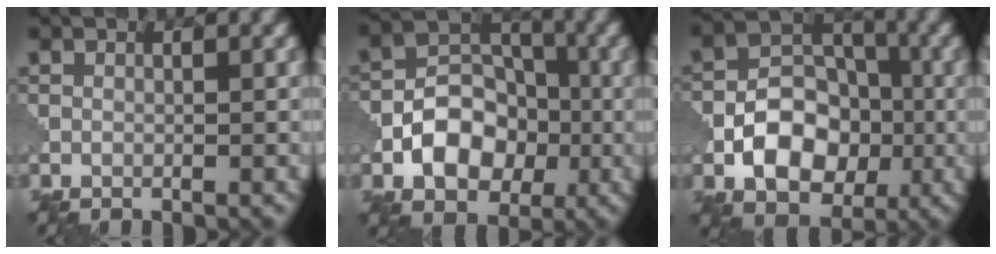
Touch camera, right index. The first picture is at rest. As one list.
[{"total": 7.0, "force": [-2.2, 5.0, 4.4], "torque": [-0.065, 0.001, -0.040]}, {"total": 7.8, "force": [-2.4, 5.4, 5.0], "torque": [-0.076, 0.001, -0.041]}]